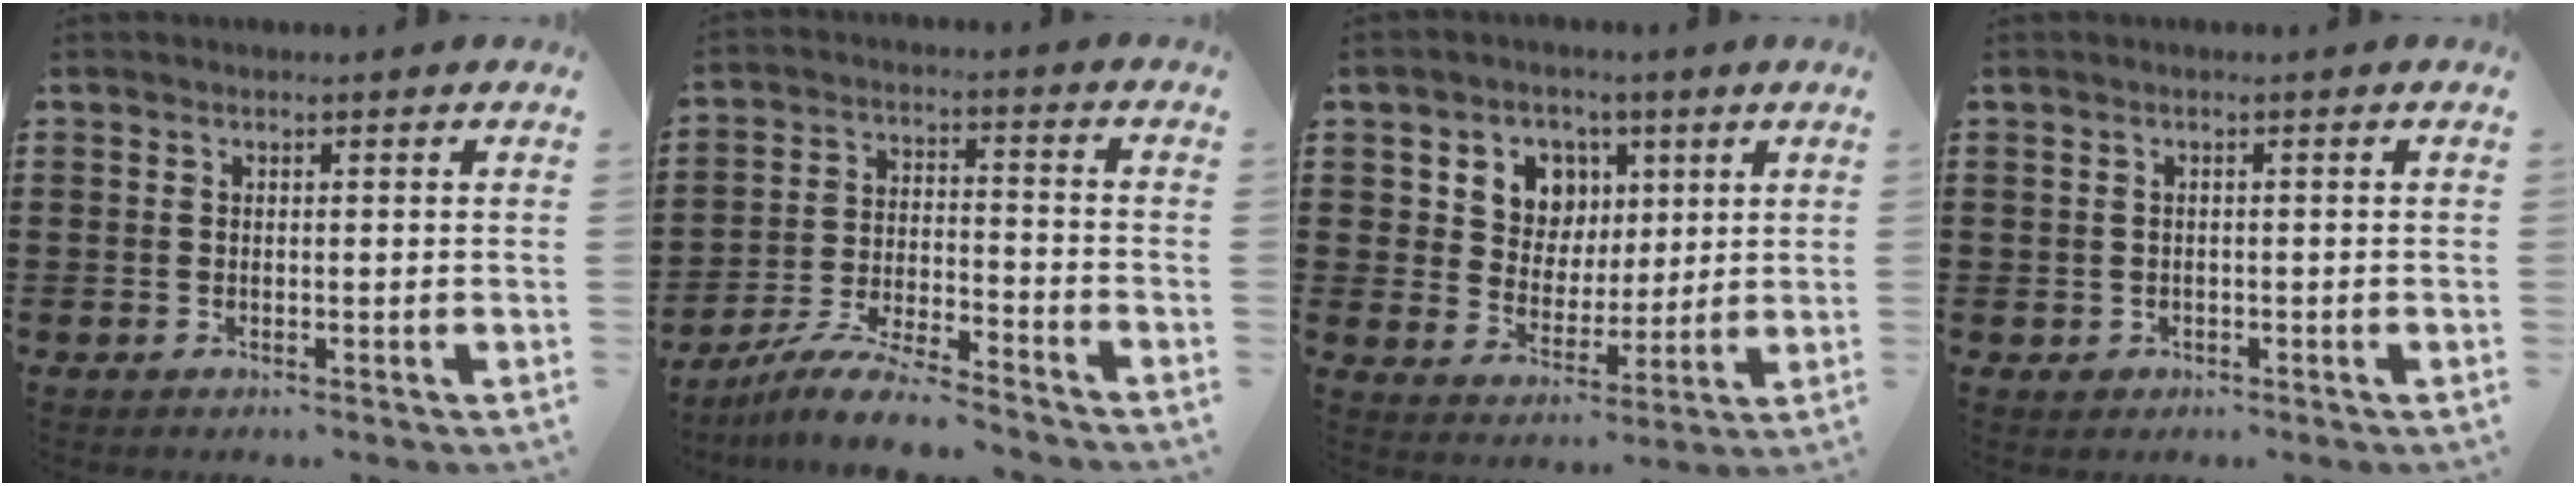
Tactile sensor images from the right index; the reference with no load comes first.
{"total": 8.1, "force": [-7.7, 0.2, 2.7], "torque": [-0.061, 0.004, -0.151]}
{"total": 7.1, "force": [3.0, 6.1, 1.8], "torque": [-0.056, 0.004, 0.051]}
{"total": 0.8, "force": [-0.3, 0.7, 0.2], "torque": [-0.007, 0.003, -0.007]}